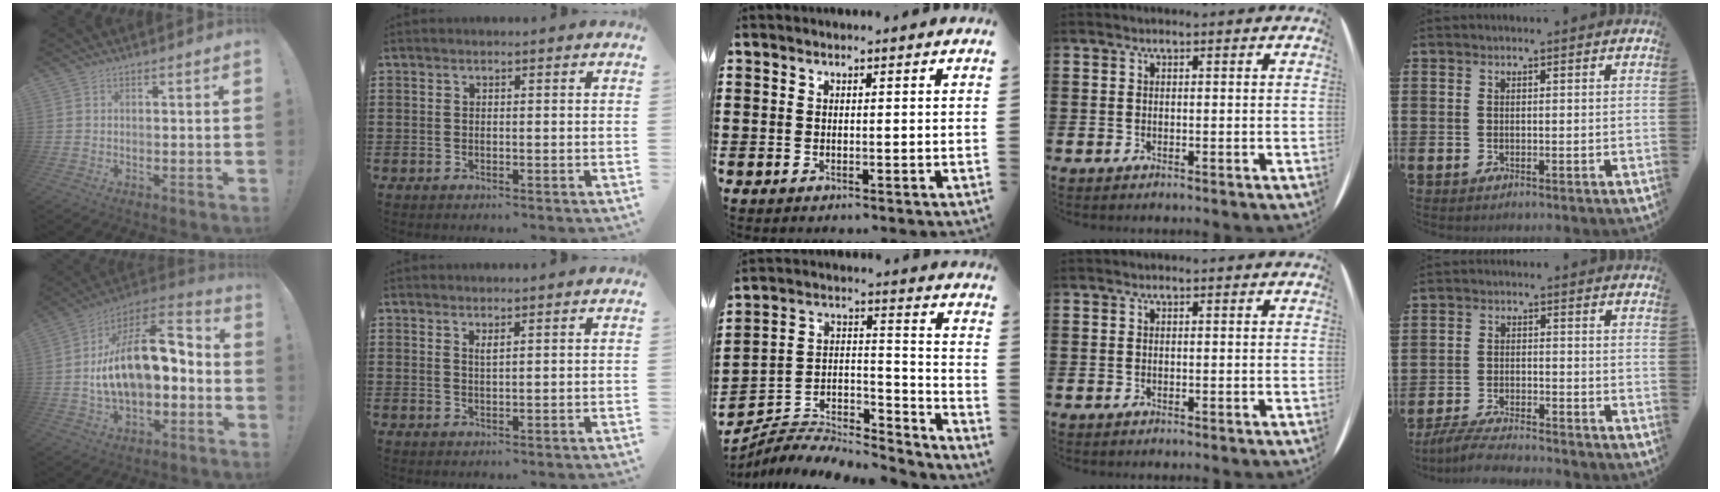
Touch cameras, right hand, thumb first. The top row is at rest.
{"thumb": {"total": 17.8, "force": [1.1, 9.8, 14.9], "torque": [-0.223, -0.001, 0.028]}, "index": {"total": 1.1, "force": [0.8, 0.1, 0.7], "torque": [-0.014, 0.001, 0.014]}, "middle": {"total": 5.9, "force": [-5.6, 1.5, 1.1], "torque": [-0.010, 0.005, -0.110]}, "little": {"total": 3.9, "force": [-3.8, 0.2, 0.8], "torque": [-0.022, 0.000, -0.078]}}